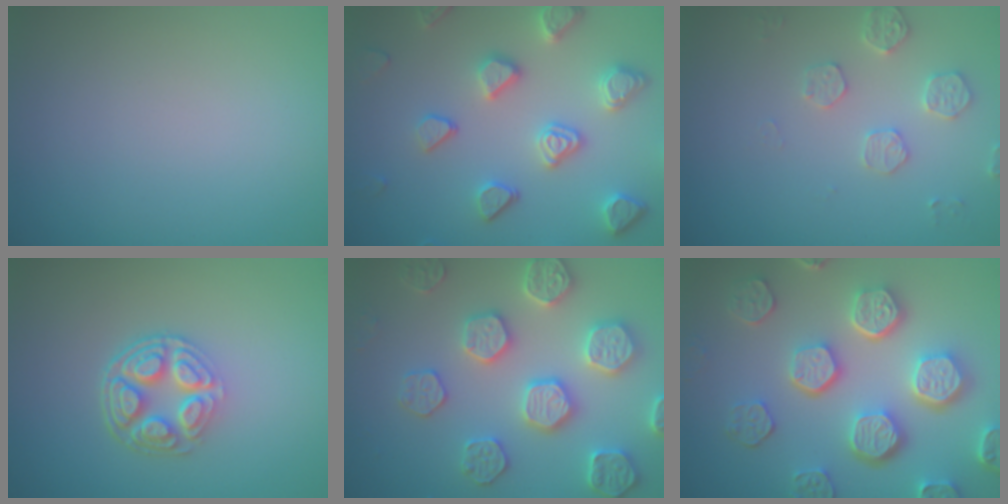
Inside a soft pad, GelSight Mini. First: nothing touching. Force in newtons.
{"total": 4.9, "press": 4.4, "slide": 2.3}
{"total": 2.5, "press": 2.5, "slide": 0.5}
{"total": 5.0, "press": 3.7, "slide": 3.4}
{"total": 5.6, "press": 5.5, "slide": 1.2}
{"total": 7.5, "press": 5.9, "slide": 4.6}